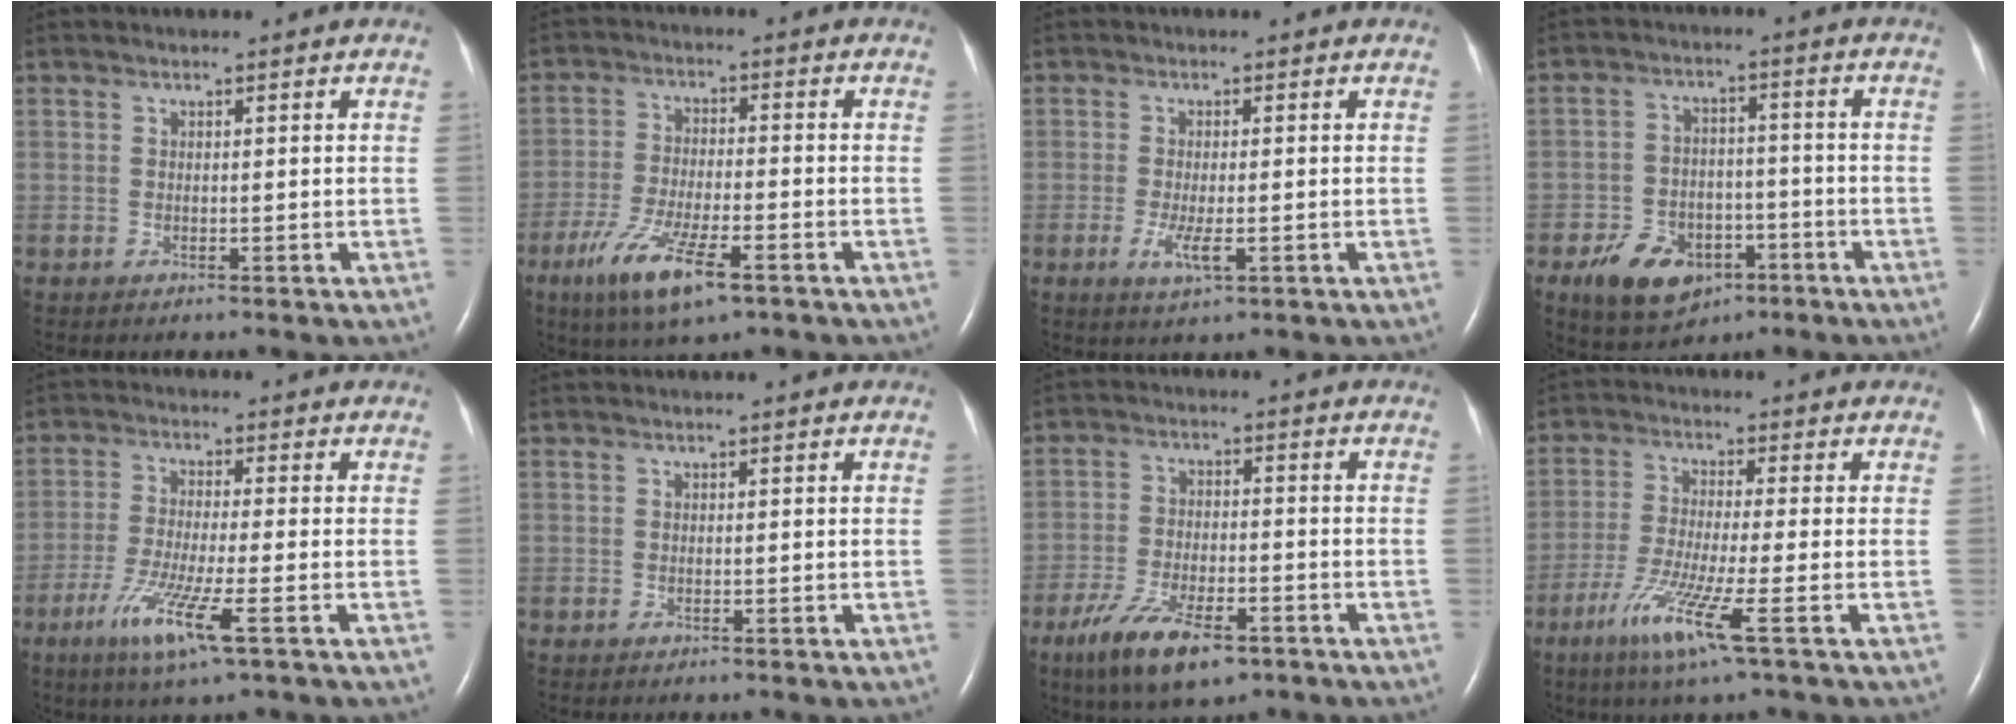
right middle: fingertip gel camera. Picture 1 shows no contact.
{"total": 10.3, "force": [-5.8, 2.1, 8.2], "torque": [-0.166, -0.022, -0.099]}
{"total": 3.5, "force": [-1.2, 0.8, 3.2], "torque": [-0.070, -0.007, -0.019]}
{"total": 9.7, "force": [-5.1, 6.2, 5.5], "torque": [-0.103, 0.003, -0.075]}
{"total": 8.6, "force": [-4.3, -0.1, 7.5], "torque": [-0.153, -0.025, -0.079]}
{"total": 0.0}
{"total": 10.2, "force": [-6.3, 3.4, 7.3], "torque": [-0.140, -0.014, -0.106]}
{"total": 9.0, "force": [-4.5, -0.7, 7.7], "torque": [-0.157, -0.028, -0.089]}